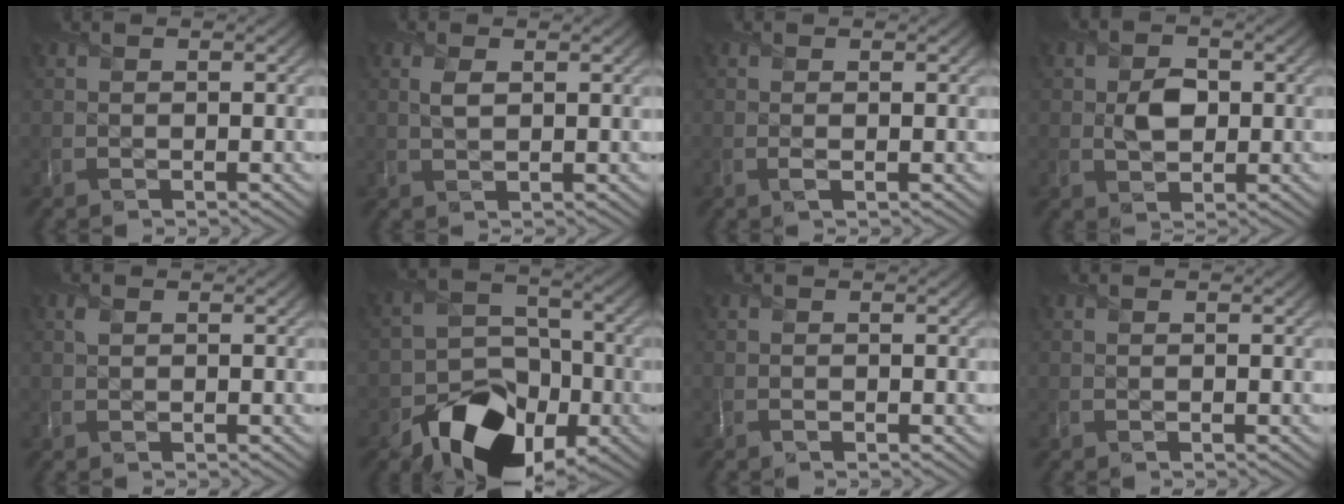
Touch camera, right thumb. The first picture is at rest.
{"total": 1.8, "force": [0.6, 0.9, 1.4], "torque": [-0.036, -0.003, 0.014]}
{"total": 0.6, "force": [0.0, 0.2, 0.6], "torque": [-0.011, -0.002, 0.000]}
{"total": 3.6, "force": [0.2, 2.7, 2.3], "torque": [-0.048, -0.001, 0.001]}
{"total": 0.6, "force": [0.3, 0.5, 0.3], "torque": [-0.012, 0.000, 0.007]}
{"total": 13.4, "force": [-7.0, 8.7, 7.4], "torque": [-0.125, -0.031, -0.128]}
{"total": 0.0}
{"total": 0.0}